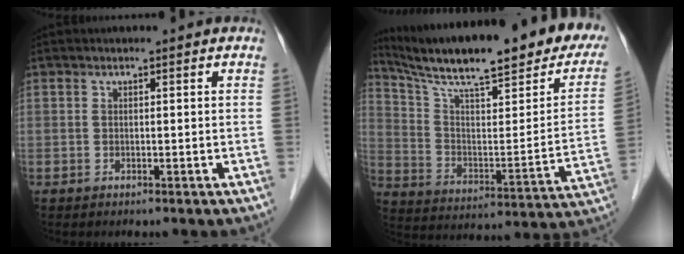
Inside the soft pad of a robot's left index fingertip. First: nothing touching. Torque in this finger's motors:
{"motor_torque": [-0.04, -0.67, 0.43, 0.10]}